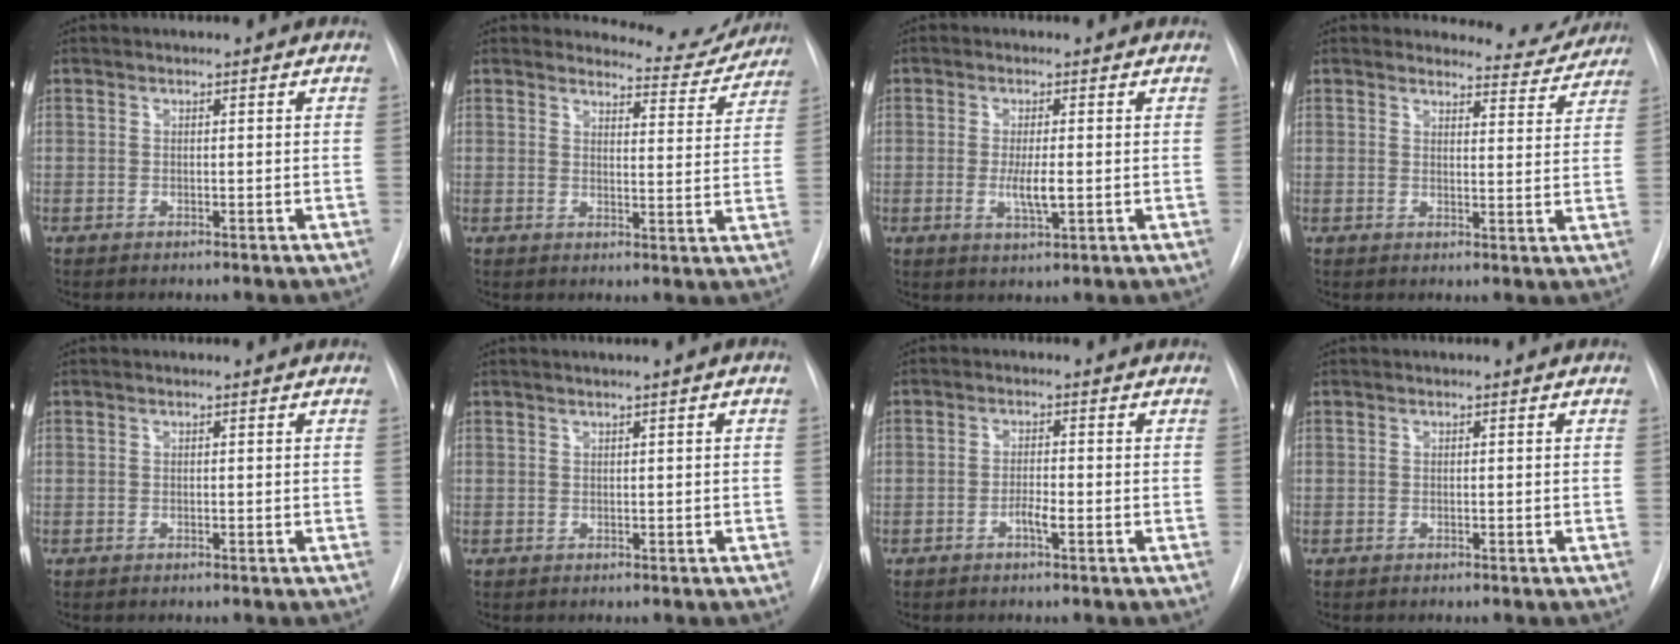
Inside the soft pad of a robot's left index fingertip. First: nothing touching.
{"total": 7.1, "force": [7.0, 1.3, -0.5], "torque": [0.014, -0.029, 0.077]}
{"total": 3.9, "force": [-0.3, 0.7, 3.8], "torque": [-0.075, -0.007, -0.003]}
{"total": 6.1, "force": [5.9, 1.3, -0.6], "torque": [0.018, -0.023, 0.058]}
{"total": 0.0}
{"total": 1.4, "force": [0.7, -0.3, 1.2], "torque": [-0.026, 0.004, 0.016]}
{"total": 2.0, "force": [-0.9, 0.2, 1.8], "torque": [-0.032, 0.000, -0.018]}
{"total": 0.0}